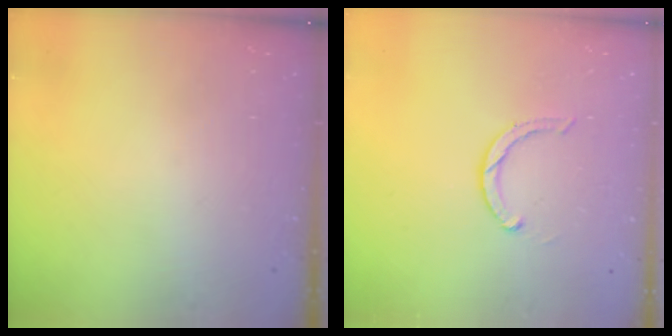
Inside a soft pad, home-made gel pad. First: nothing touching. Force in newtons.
{"total": 3.5, "press": 3.4, "slide": 0.6}